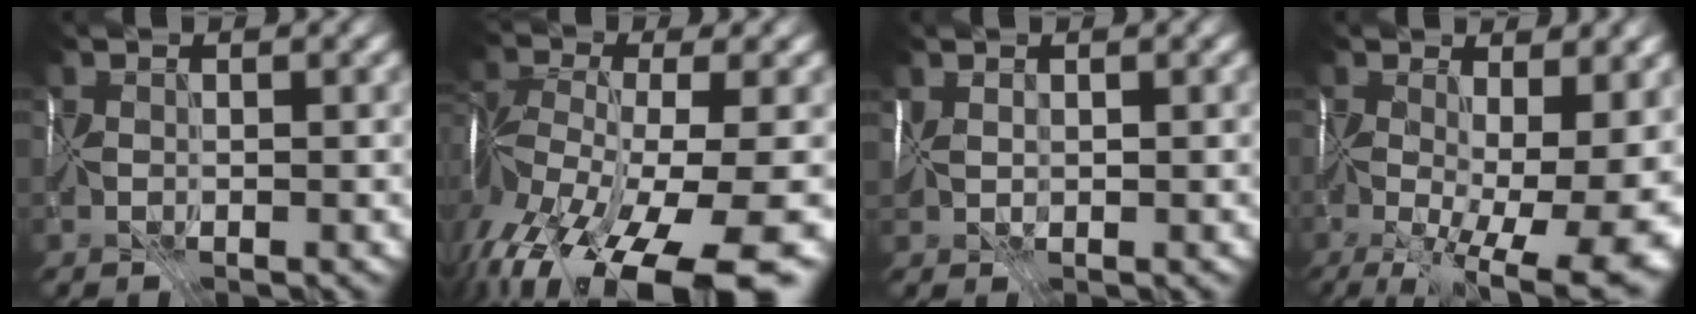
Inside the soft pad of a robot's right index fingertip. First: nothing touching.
{"total": 16.2, "force": [-9.6, 6.2, 11.5], "torque": [-0.254, -0.025, -0.149]}
{"total": 1.7, "force": [0.6, 1.1, 1.1], "torque": [-0.028, 0.007, 0.010]}
{"total": 16.2, "force": [-3.0, 7.7, 14.0], "torque": [-0.203, -0.037, -0.007]}